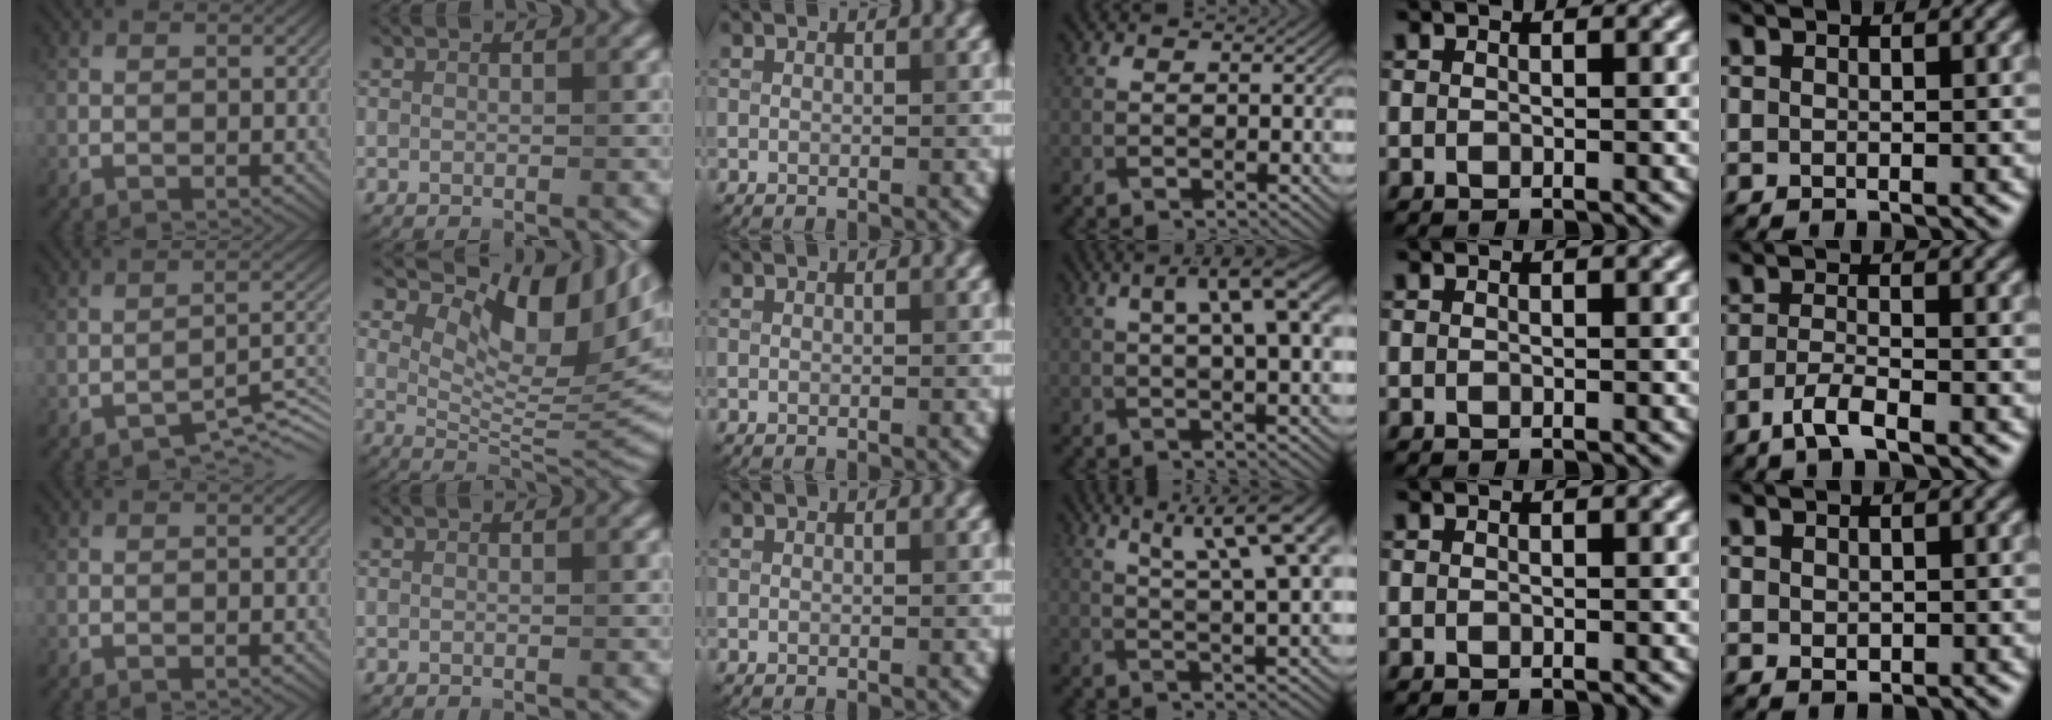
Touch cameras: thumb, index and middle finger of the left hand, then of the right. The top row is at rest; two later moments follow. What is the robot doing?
{"motion": "pour", "object": "sugar"}